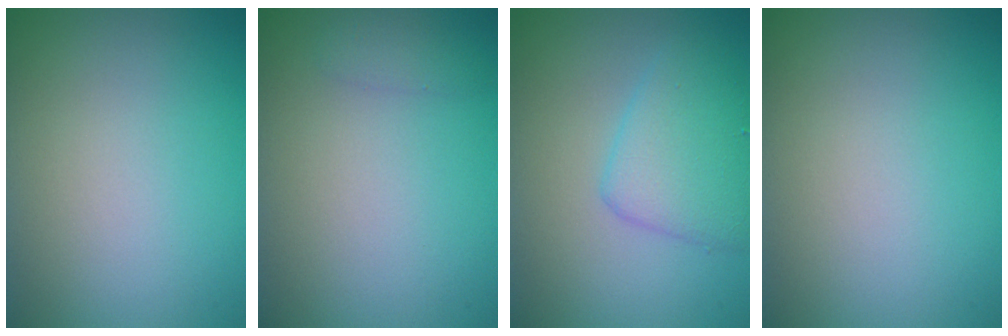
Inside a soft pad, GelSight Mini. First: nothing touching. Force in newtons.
{"total": 0.8, "press": 0.8, "slide": 0.0}
{"total": 3.7, "press": 3.7, "slide": 0.1}
{"total": 0.0}